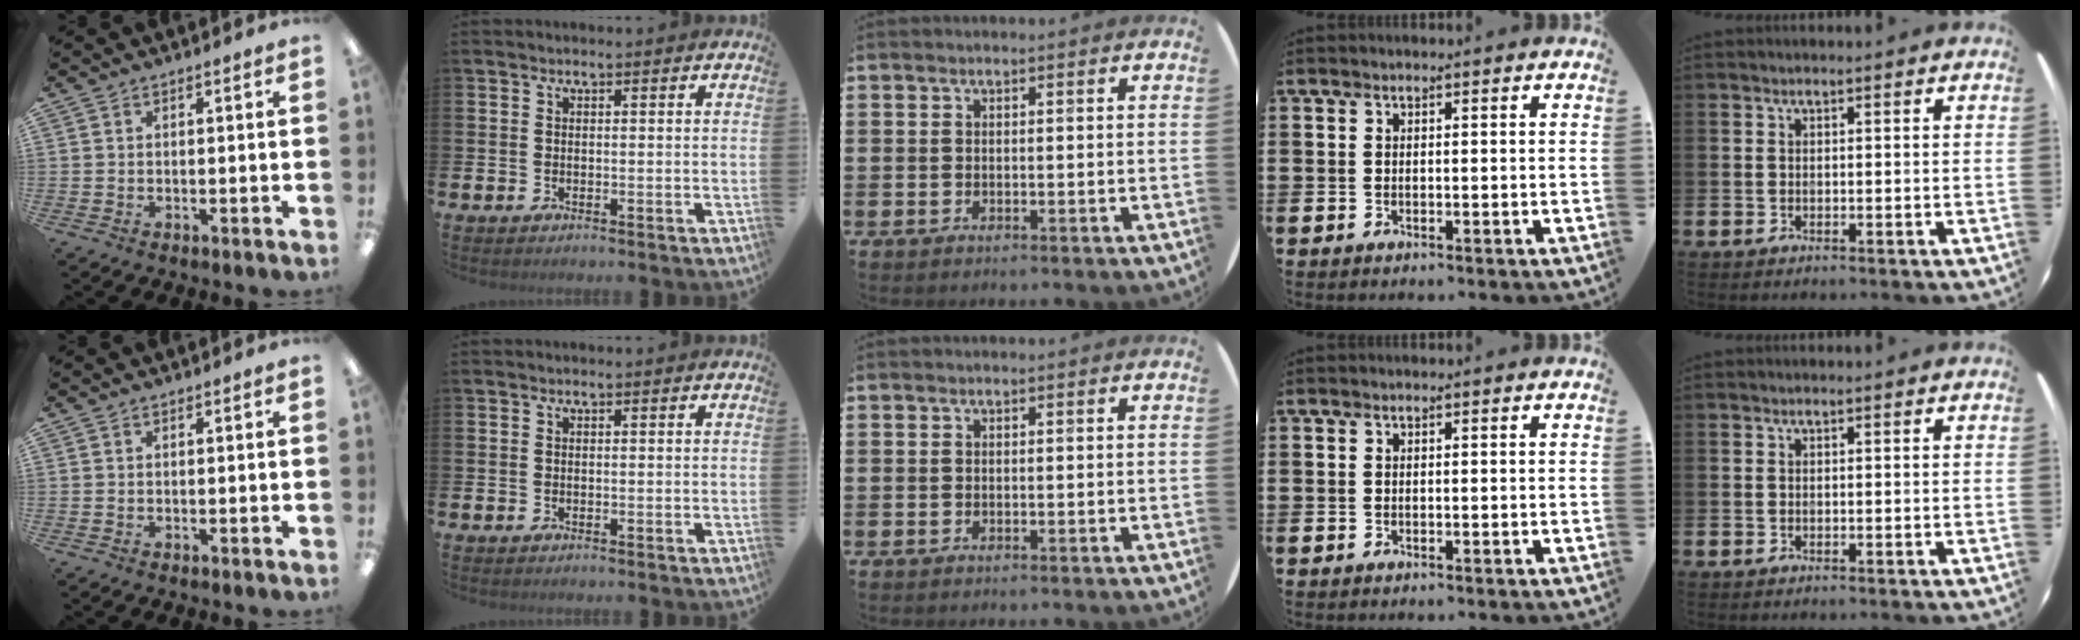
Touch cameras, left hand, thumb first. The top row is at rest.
{}